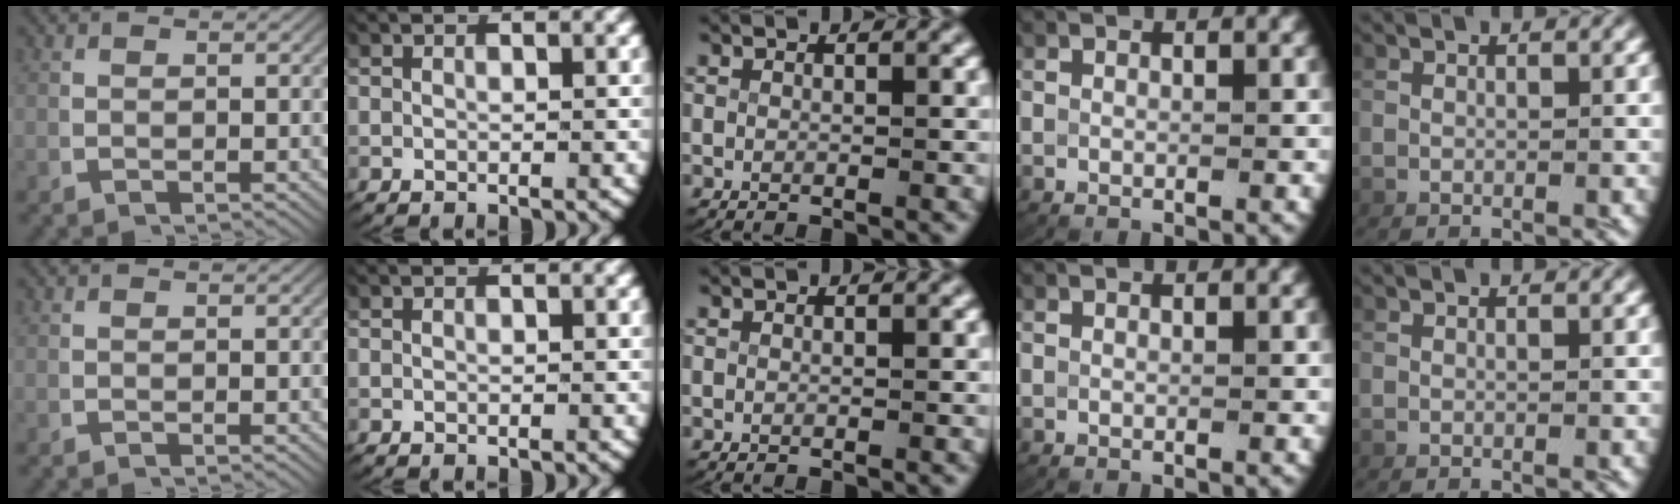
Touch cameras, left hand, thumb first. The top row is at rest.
{}